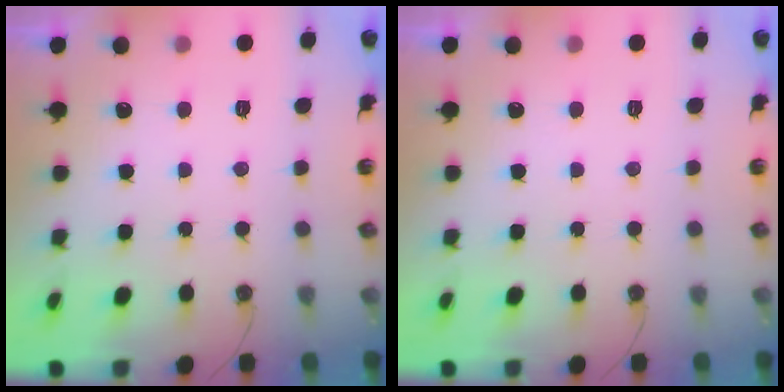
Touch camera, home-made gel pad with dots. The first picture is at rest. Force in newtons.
{"total": 0.0}